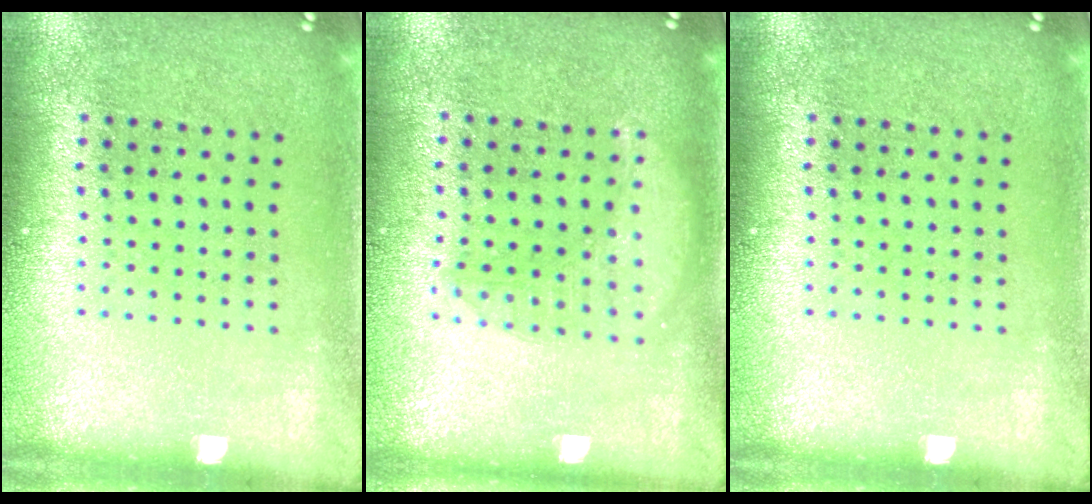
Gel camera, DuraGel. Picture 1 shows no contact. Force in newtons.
{"total": 1.4, "press": 1.3, "slide": 0.5}
{"total": 0.0}